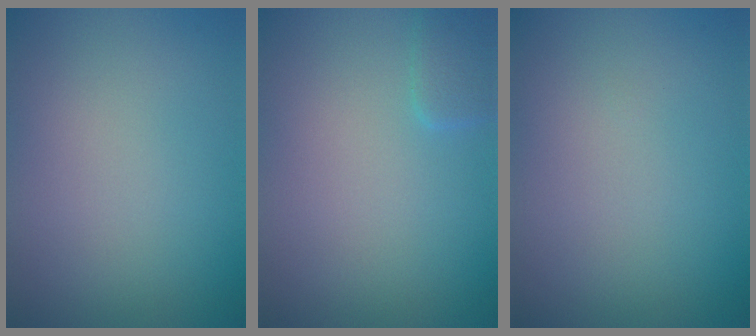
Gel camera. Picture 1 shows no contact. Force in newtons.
{"total": 1.4, "press": 1.4, "slide": 0.1}
{"total": 0.0}